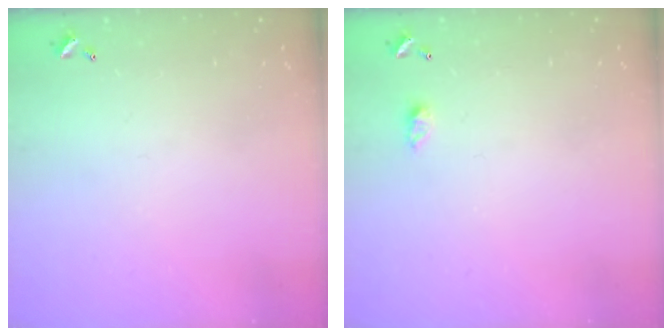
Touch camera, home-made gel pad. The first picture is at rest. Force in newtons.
{"total": 5.4, "press": 5.3, "slide": 0.7}